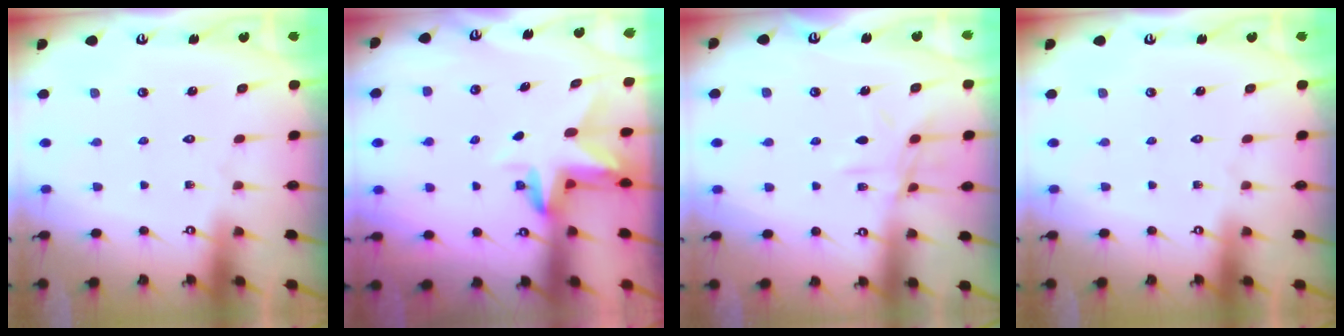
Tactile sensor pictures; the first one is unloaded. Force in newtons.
{"total": 3.3, "press": 3.3, "slide": 0.3}
{"total": 8.3, "press": 8.2, "slide": 0.6}
{"total": 0.0}